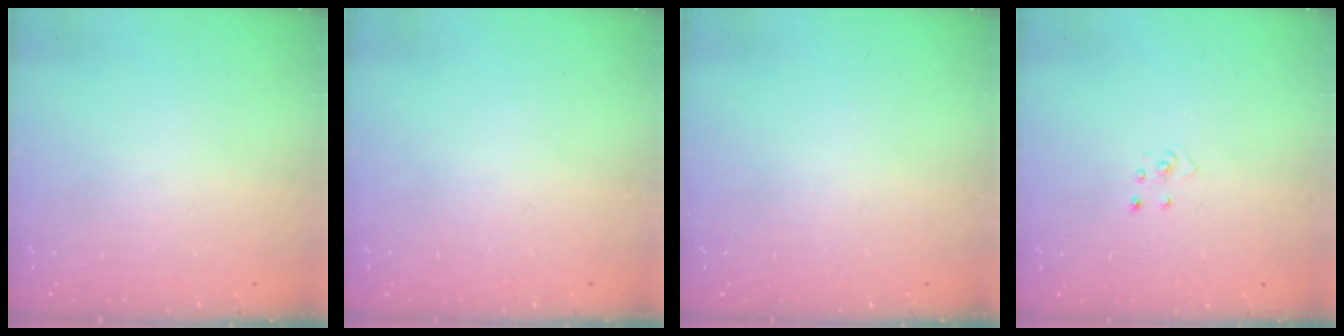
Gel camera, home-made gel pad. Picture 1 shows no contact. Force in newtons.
{"total": 0.0}
{"total": 0.0}
{"total": 3.0, "press": 2.9, "slide": 0.3}